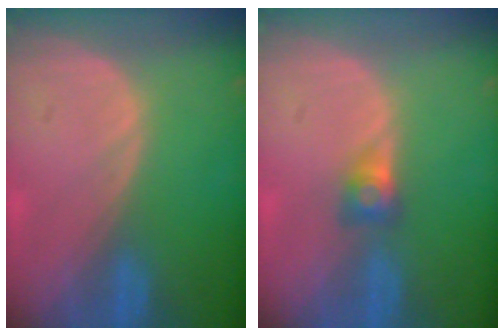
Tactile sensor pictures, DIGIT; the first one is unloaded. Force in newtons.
{"total": 2.6, "press": 2.3, "slide": 1.0}